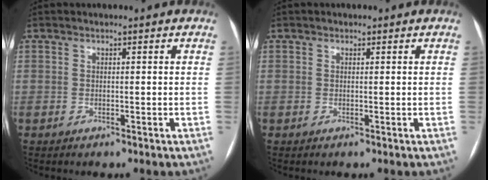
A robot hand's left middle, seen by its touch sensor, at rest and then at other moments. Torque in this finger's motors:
{"motor_torque": [-0.12, 0.05, -0.04, -0.01]}